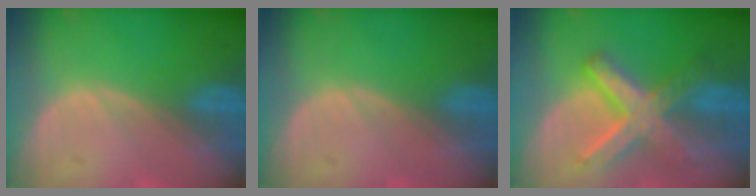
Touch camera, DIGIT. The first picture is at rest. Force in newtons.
{"total": 0.0}
{"total": 8.9, "press": 8.9, "slide": 0.7}